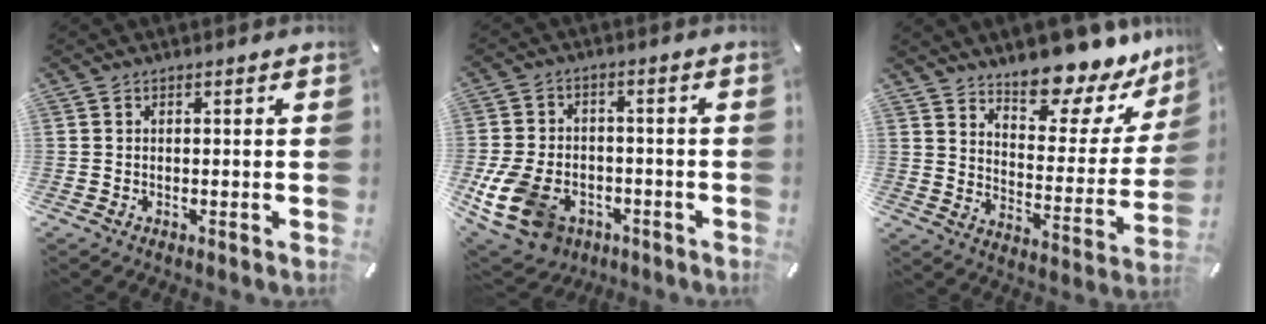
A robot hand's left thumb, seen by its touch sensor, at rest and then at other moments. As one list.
[{"total": 13.1, "force": [-5.9, 8.9, 7.6], "torque": [-0.171, 0.035, -0.104]}, {"total": 14.3, "force": [12.7, 4.9, 4.4], "torque": [-0.058, -0.119, 0.215]}]